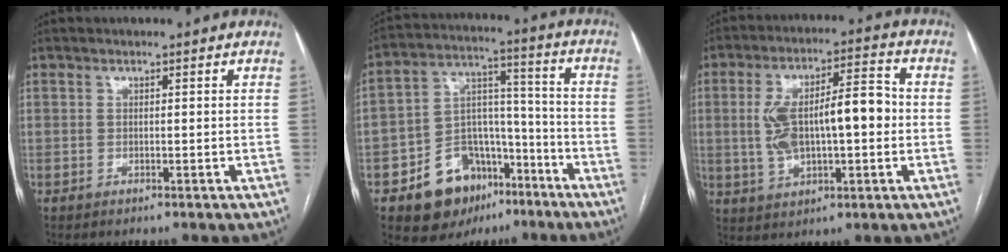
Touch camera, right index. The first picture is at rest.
{"total": 14.6, "force": [-8.4, 9.7, 6.9], "torque": [-0.110, 0.049, -0.125]}
{"total": 13.3, "force": [0.1, 4.5, 12.5], "torque": [-0.233, 0.031, 0.009]}